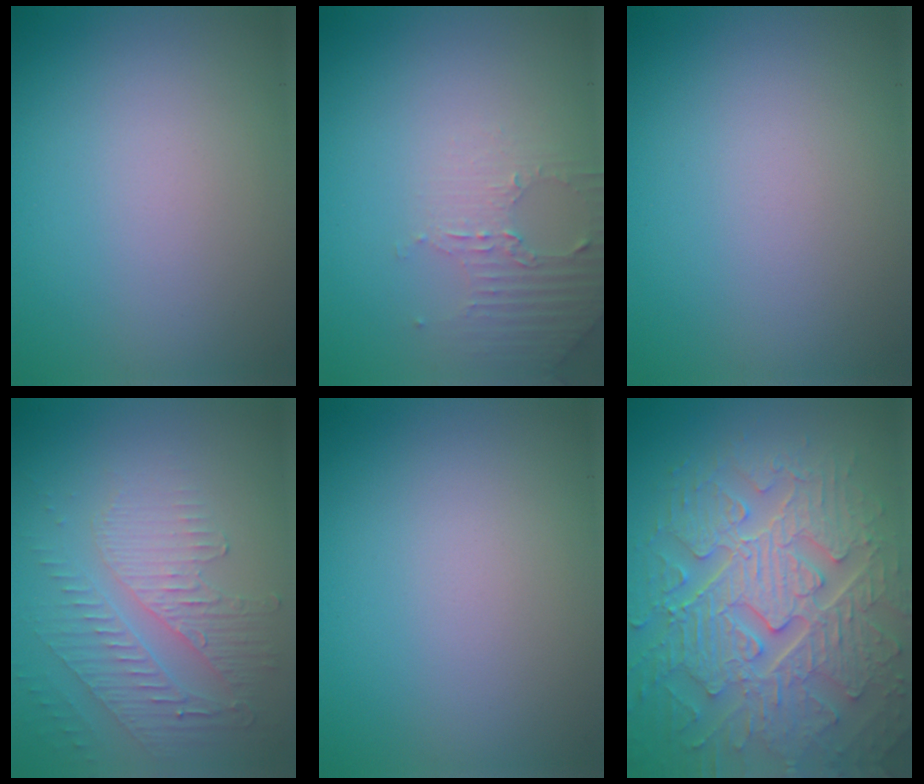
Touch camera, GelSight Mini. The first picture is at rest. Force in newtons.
{"total": 2.6, "press": 2.5, "slide": 0.7}
{"total": 0.0}
{"total": 4.3, "press": 3.1, "slide": 2.9}
{"total": 0.0}
{"total": 9.4, "press": 6.9, "slide": 6.4}